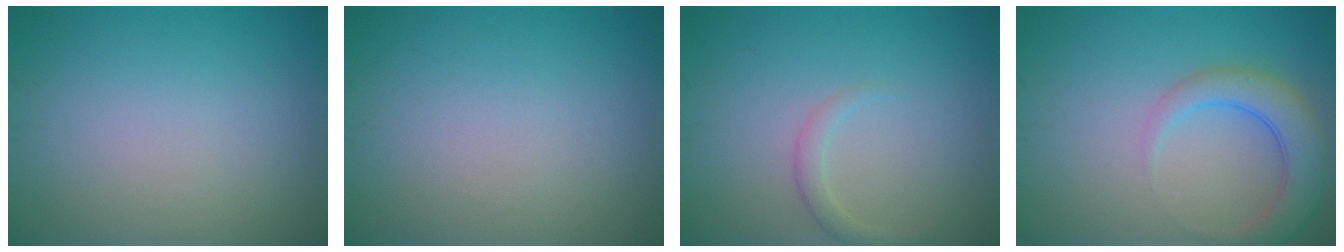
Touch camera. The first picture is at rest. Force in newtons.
{"total": 0.0}
{"total": 1.4, "press": 1.4, "slide": 0.1}
{"total": 4.3, "press": 4.3, "slide": 0.3}